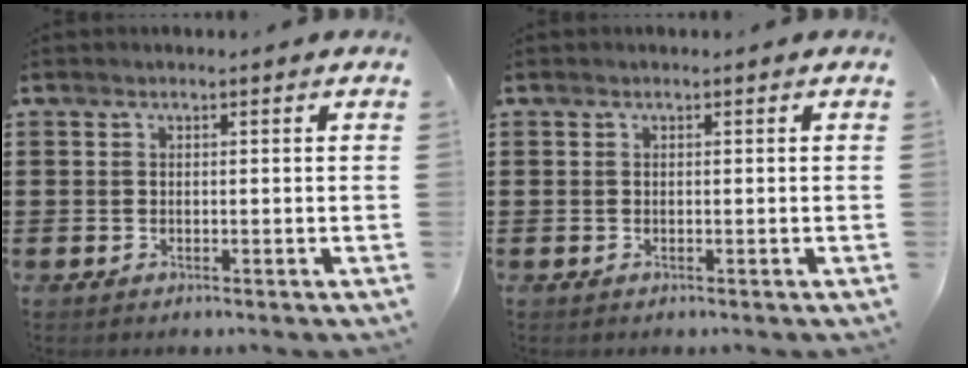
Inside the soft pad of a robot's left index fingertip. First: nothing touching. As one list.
[{"total": 0.0}]